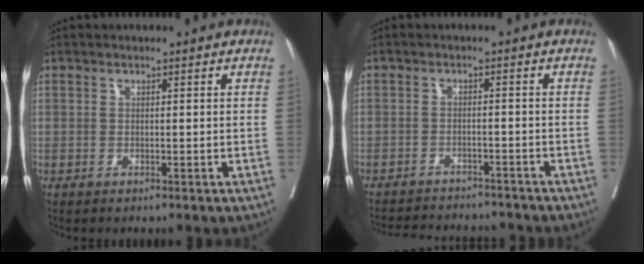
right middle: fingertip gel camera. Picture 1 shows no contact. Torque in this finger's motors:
{"motor_torque": [0.92, -1.21, 0.29, 0.06]}